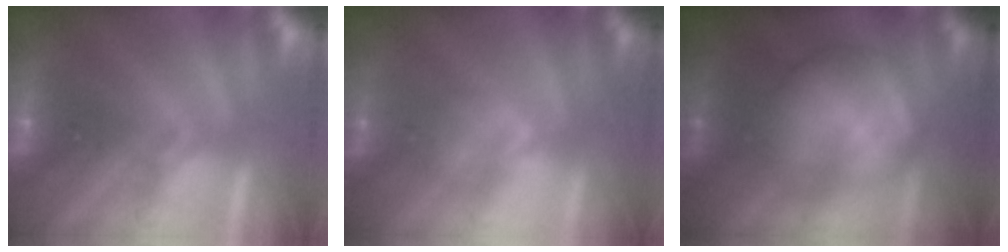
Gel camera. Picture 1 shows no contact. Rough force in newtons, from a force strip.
{"total": 2.0}
{"total": 7.6}